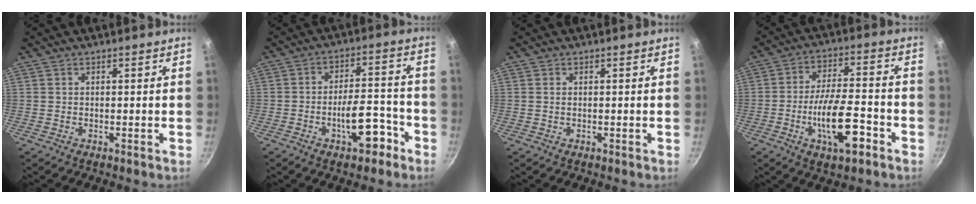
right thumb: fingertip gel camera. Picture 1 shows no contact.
{"total": 9.7, "force": [-4.8, 4.2, 7.3], "torque": [-0.084, 0.050, -0.066]}
{"total": 0.6, "force": [0.1, 0.3, 0.5], "torque": [-0.010, 0.001, 0.001]}
{"total": 13.2, "force": [-5.2, 4.8, 11.1], "torque": [-0.181, 0.028, -0.089]}